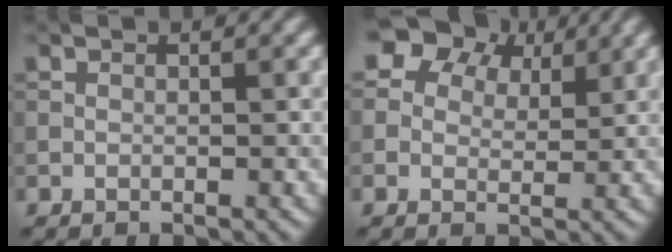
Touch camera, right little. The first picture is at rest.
{"total": 8.5, "force": [5.3, 5.5, 3.7], "torque": [-0.073, 0.017, 0.077]}